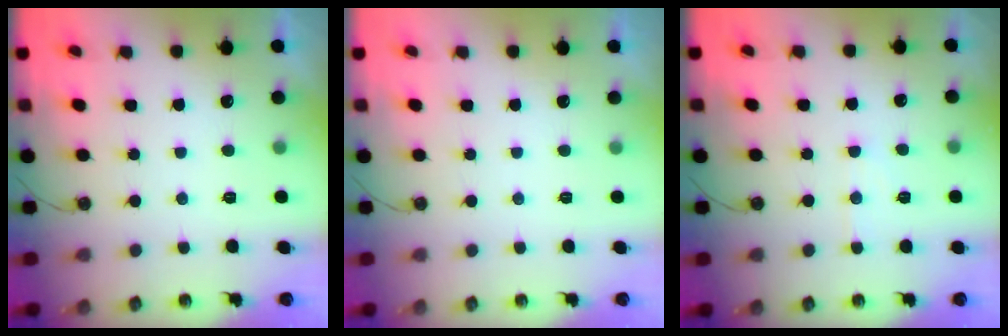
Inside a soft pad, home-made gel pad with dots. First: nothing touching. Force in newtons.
{"total": 0.0}
{"total": 5.0, "press": 5.0, "slide": 0.5}